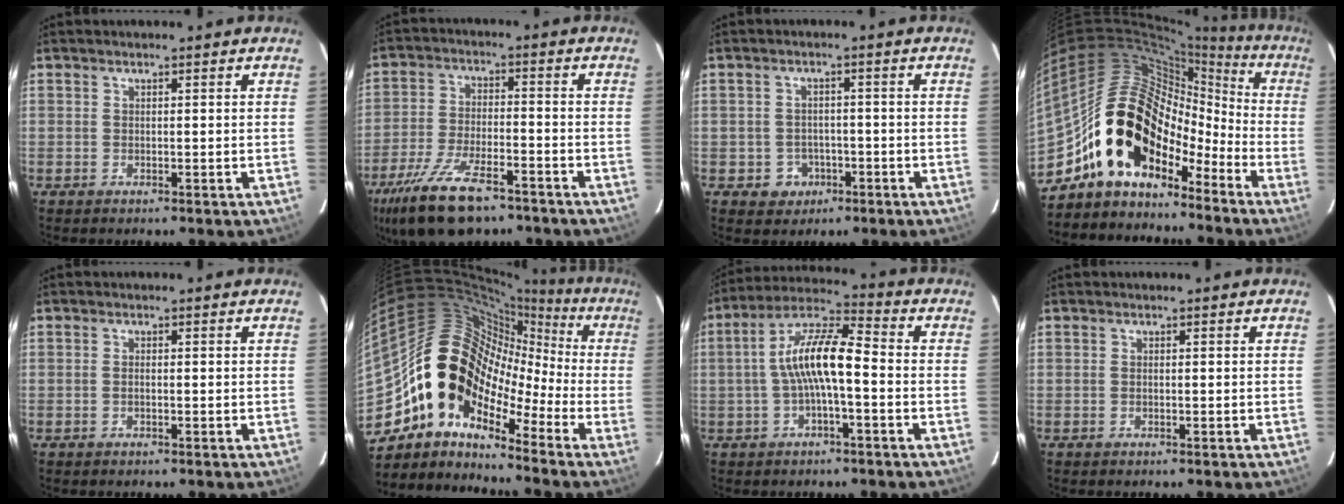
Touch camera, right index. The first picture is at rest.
{"total": 16.5, "force": [-11.5, 6.2, 10.0], "torque": [-0.220, -0.033, -0.203]}
{"total": 4.5, "force": [-1.8, 4.1, 0.6], "torque": [-0.025, 0.013, -0.016]}
{"total": 17.3, "force": [-10.5, 11.3, 7.9], "torque": [-0.137, 0.042, -0.185]}
{"total": 0.7, "force": [-0.2, 0.3, 0.6], "torque": [-0.013, 0.002, -0.005]}
{"total": 14.4, "force": [-7.0, 9.9, 7.8], "torque": [-0.126, 0.026, -0.156]}
{"total": 10.6, "force": [-1.5, 2.6, 10.1], "torque": [-0.198, 0.024, -0.029]}
{"total": 0.0}